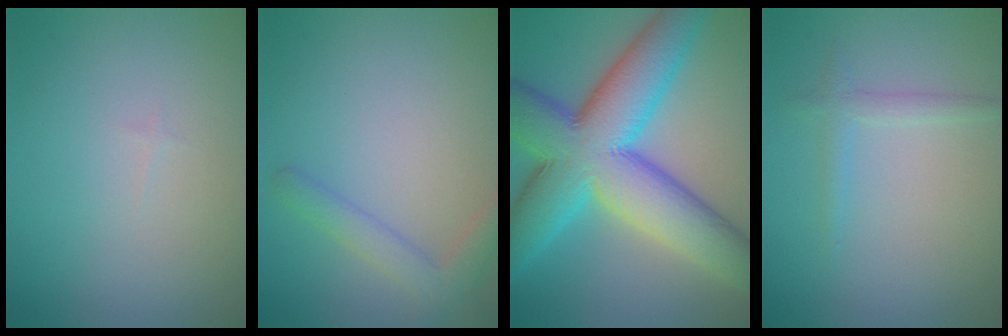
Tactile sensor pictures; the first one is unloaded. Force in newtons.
{"total": 2.6, "press": 2.6, "slide": 0.2}
{"total": 13.6, "press": 13.6, "slide": 0.1}
{"total": 1.3, "press": 1.3, "slide": 0.0}